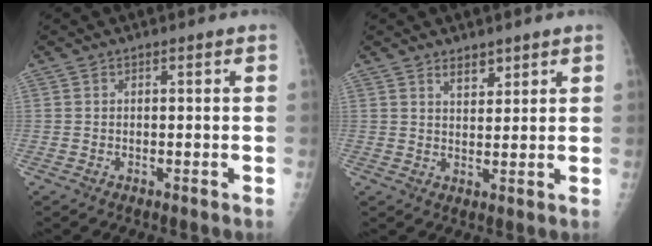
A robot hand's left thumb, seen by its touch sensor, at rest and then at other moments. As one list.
[{"total": 3.1, "force": [2.4, 1.5, 1.4], "torque": [-0.011, -0.018, 0.042]}]